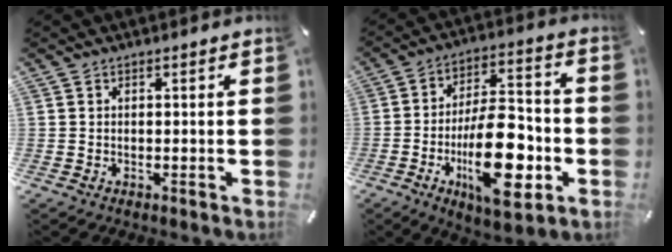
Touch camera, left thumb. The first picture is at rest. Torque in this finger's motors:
{"motor_torque": [1.72, 3.29, 1.54, 1.23, 0.55]}